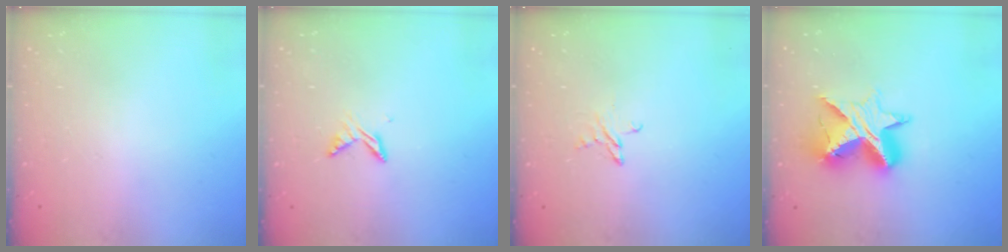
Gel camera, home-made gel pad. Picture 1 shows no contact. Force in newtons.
{"total": 6.1, "press": 6.1, "slide": 0.8}
{"total": 3.4, "press": 3.4, "slide": 0.4}
{"total": 13.1, "press": 13.1, "slide": 0.8}